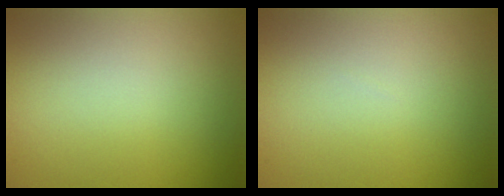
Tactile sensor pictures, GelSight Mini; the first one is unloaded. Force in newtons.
{"total": 0.0}